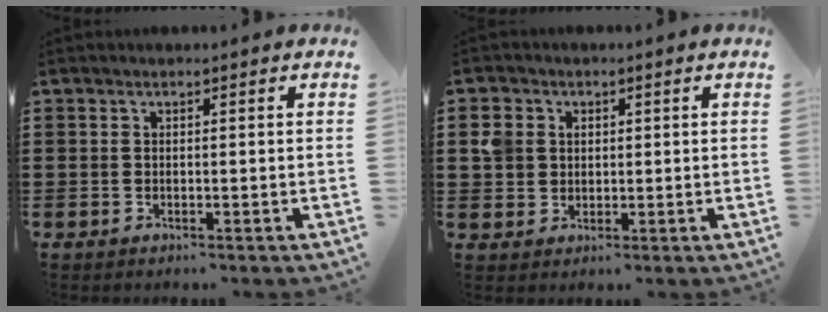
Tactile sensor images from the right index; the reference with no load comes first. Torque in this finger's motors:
{"motor_torque": [0.14, -0.05, 0.05, 0.03]}